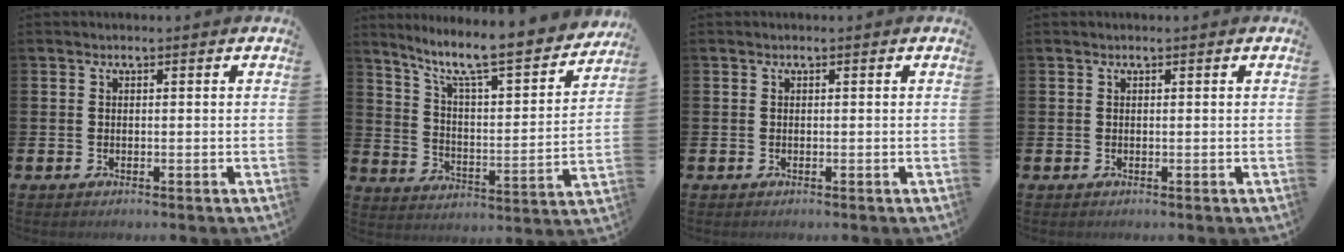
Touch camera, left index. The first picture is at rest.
{"total": 9.3, "force": [8.0, 1.4, 4.5], "torque": [-0.110, -0.063, 0.129]}
{"total": 0.0}
{"total": 0.0}